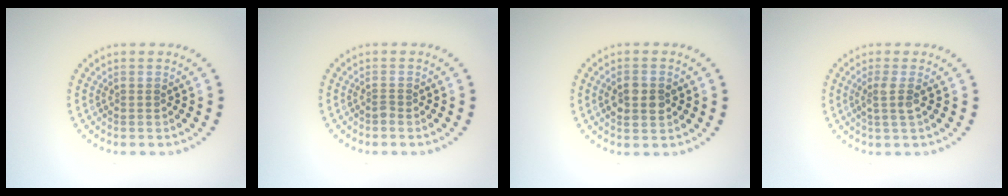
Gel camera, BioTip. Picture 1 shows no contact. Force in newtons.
{"total": 0.6, "press": 0.4, "slide": 0.5}
{"total": 2.8, "press": 2.8, "slide": 0.2}
{"total": 1.8, "press": 1.4, "slide": 1.2}